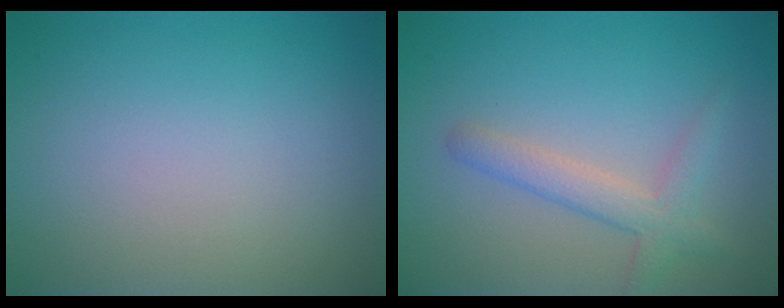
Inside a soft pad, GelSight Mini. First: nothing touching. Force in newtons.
{"total": 2.7, "press": 2.7, "slide": 0.1}